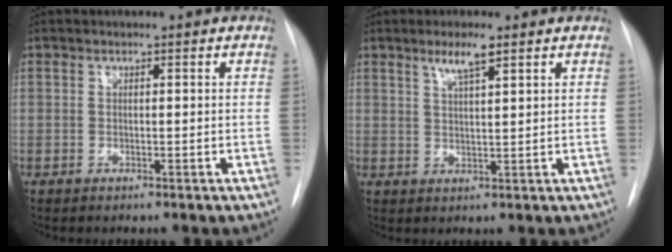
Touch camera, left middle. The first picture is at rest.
{"total": 3.7, "force": [2.4, 0.1, 2.8], "torque": [-0.055, 0.000, 0.045]}